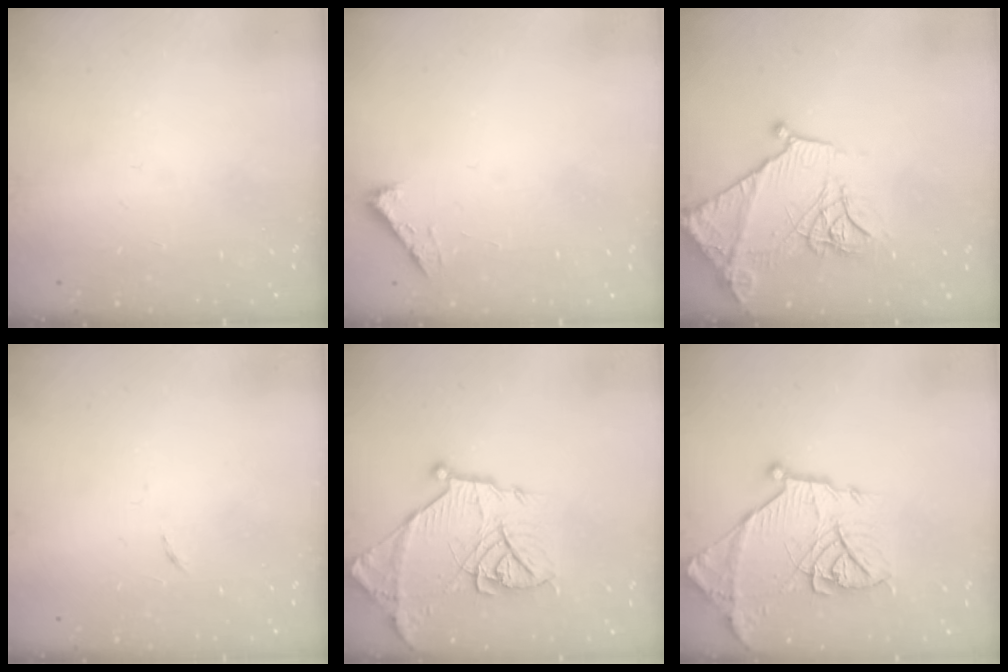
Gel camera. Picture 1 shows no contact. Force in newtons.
{"total": 2.5, "press": 2.5, "slide": 0.3}
{"total": 17.4, "press": 17.4, "slide": 1.3}
{"total": 2.6, "press": 2.6, "slide": 0.4}
{"total": 18.2, "press": 18.2, "slide": 1.4}
{"total": 18.2, "press": 18.2, "slide": 1.4}